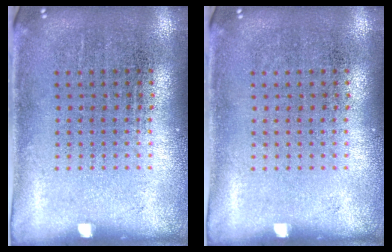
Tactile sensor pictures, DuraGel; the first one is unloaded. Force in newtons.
{"total": 0.0}